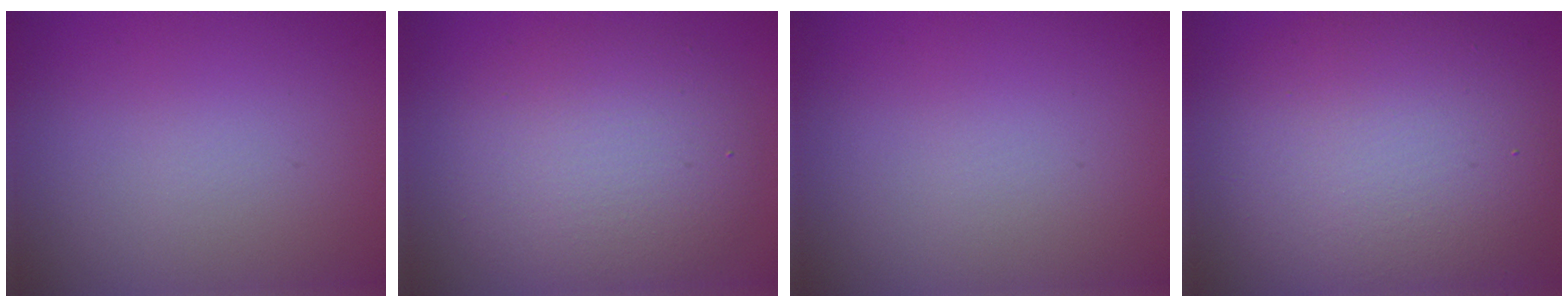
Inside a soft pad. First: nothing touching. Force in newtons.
{"total": 6.1, "press": 6.1, "slide": 0.2}
{"total": 0.0}
{"total": 10.2, "press": 10.2, "slide": 0.9}